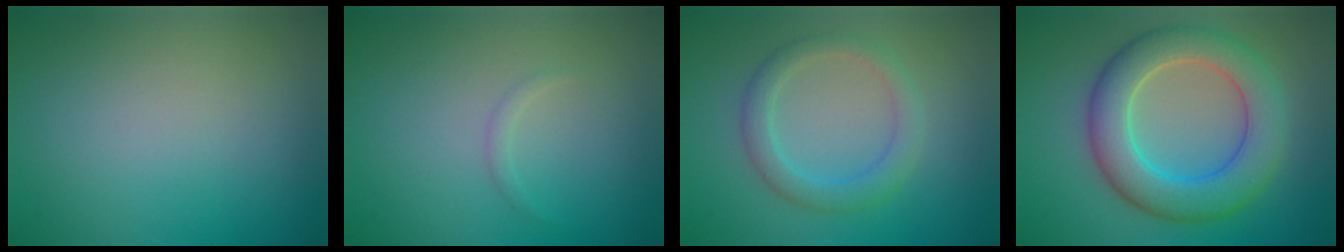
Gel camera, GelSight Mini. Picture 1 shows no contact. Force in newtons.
{"total": 0.6, "press": 0.6, "slide": 0.0}
{"total": 2.9, "press": 2.8, "slide": 0.1}
{"total": 7.2, "press": 7.1, "slide": 0.6}